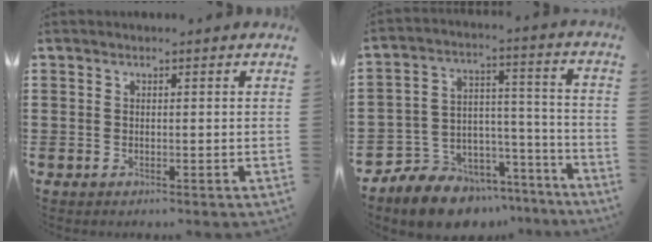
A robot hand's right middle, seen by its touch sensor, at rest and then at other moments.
{"total": 8.7, "force": [-8.0, 3.5, 0.3], "torque": [-0.010, 0.020, -0.150]}